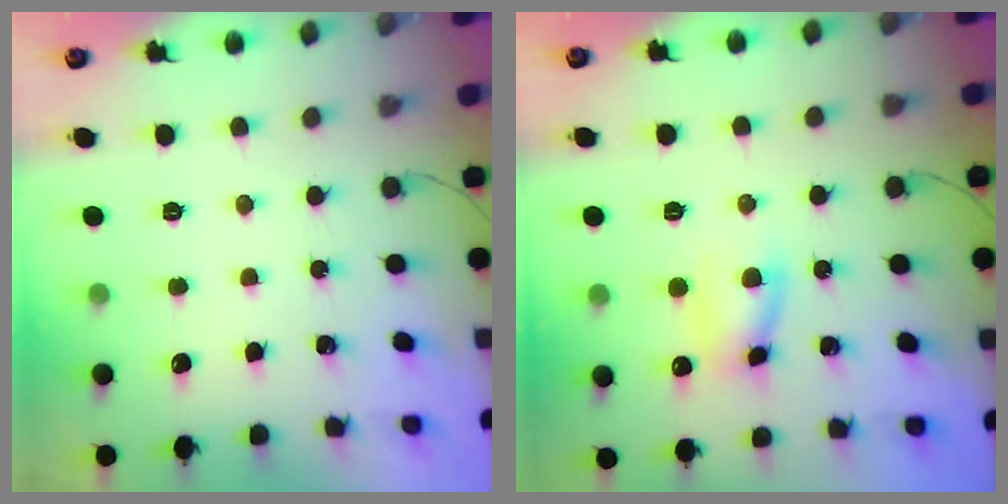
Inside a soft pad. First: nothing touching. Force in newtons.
{"total": 6.9, "press": 6.9, "slide": 0.0}